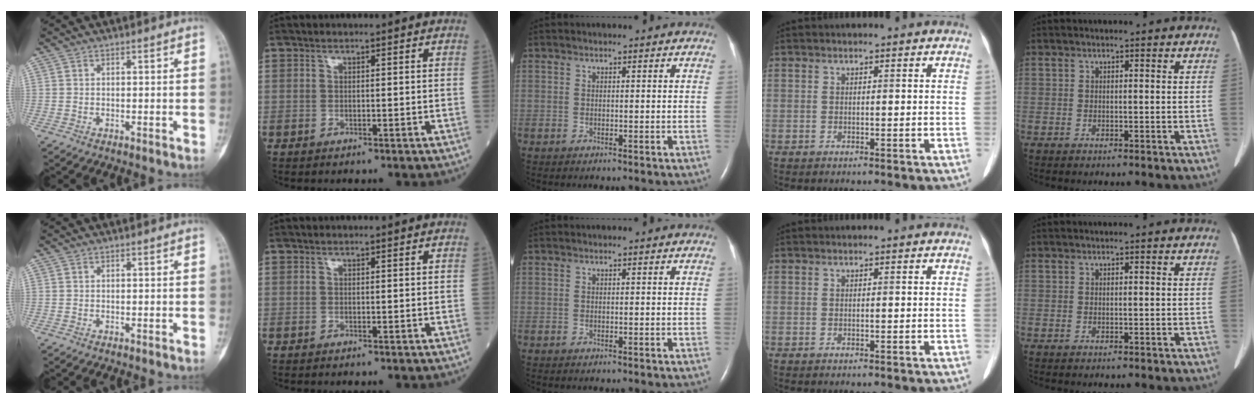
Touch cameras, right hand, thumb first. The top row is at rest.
{}